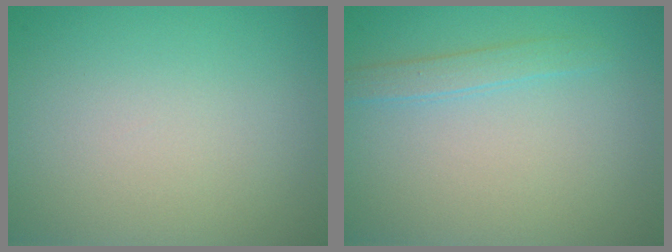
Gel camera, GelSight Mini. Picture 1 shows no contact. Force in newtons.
{"total": 1.3, "press": 1.3, "slide": 0.1}